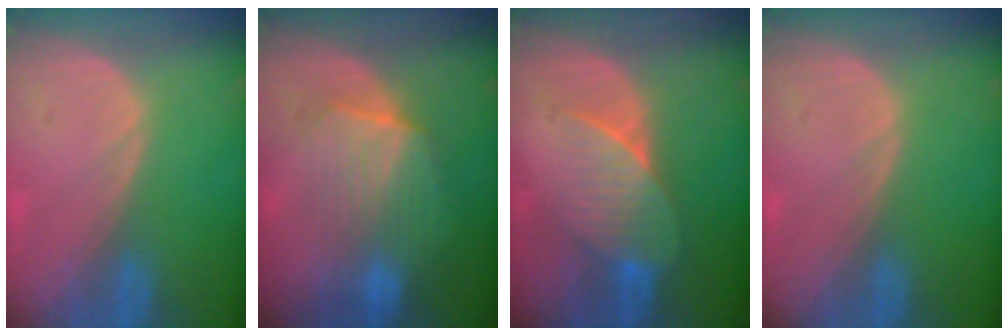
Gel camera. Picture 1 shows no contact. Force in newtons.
{"total": 7.1, "press": 7.0, "slide": 1.3}
{"total": 7.1, "press": 6.5, "slide": 2.8}
{"total": 0.0}